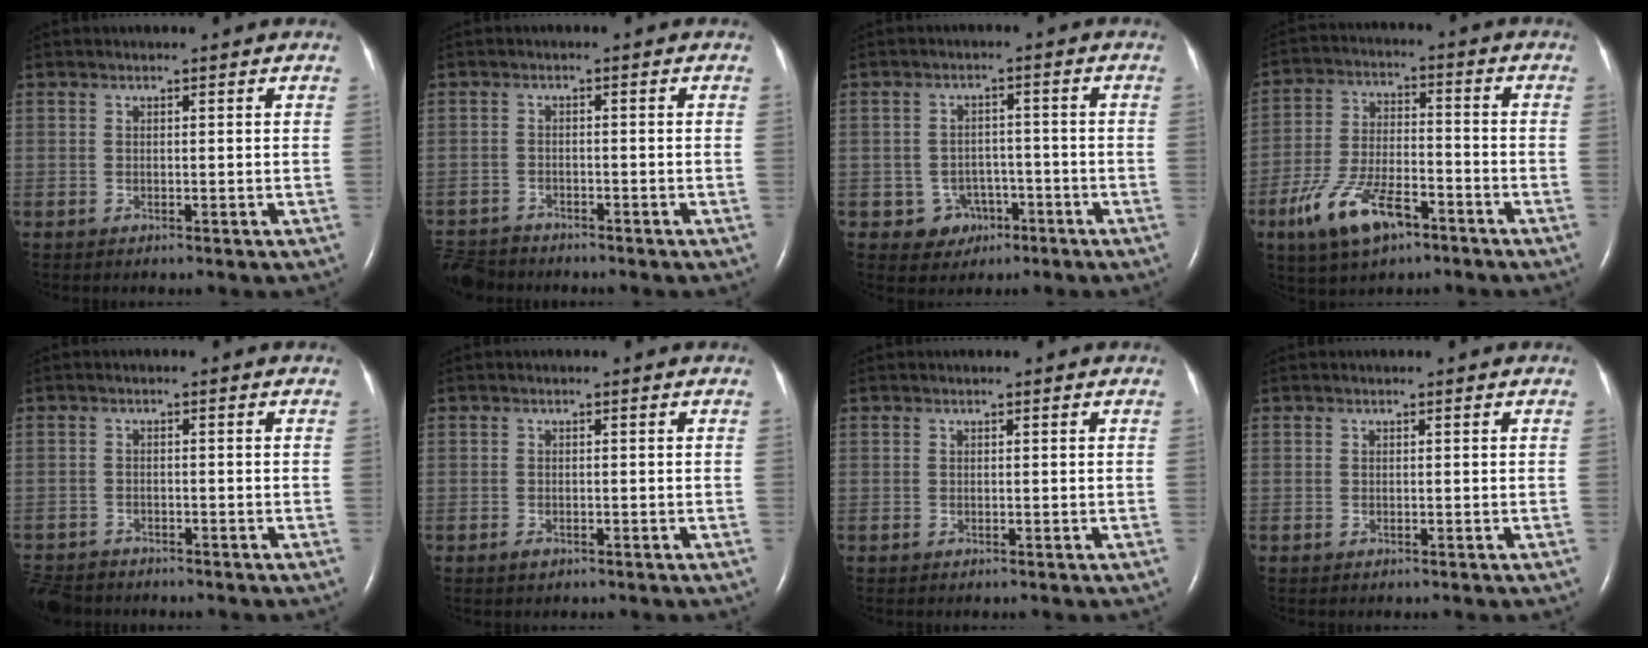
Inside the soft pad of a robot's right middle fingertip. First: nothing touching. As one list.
[{"total": 5.8, "force": [-5.6, 1.7, 0.6], "torque": [-0.015, -0.013, -0.101]}, {"total": 4.6, "force": [-2.1, 4.1, 0.5], "torque": [0.000, 0.014, -0.023]}, {"total": 11.6, "force": [-6.7, 4.5, 8.3], "torque": [-0.173, 0.001, -0.119]}, {"total": 5.8, "force": [-5.3, 2.0, 1.2], "torque": [-0.025, -0.014, -0.092]}, {"total": 1.0, "force": [-0.6, 0.5, 0.5], "torque": [-0.008, 0.000, -0.009]}, {"total": 0.0}, {"total": 0.0}]